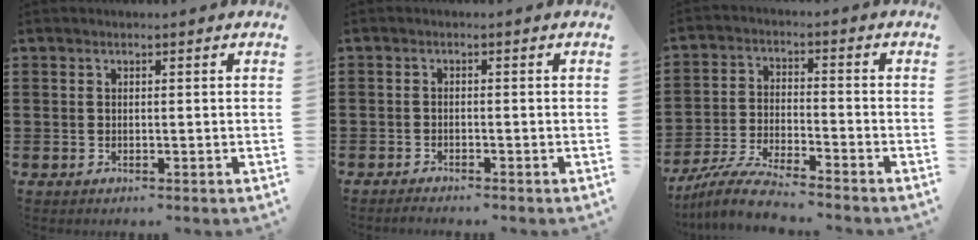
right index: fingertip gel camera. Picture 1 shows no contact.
{"total": 0.9, "force": [-0.9, 0.2, -0.1], "torque": [-0.002, 0.003, -0.020]}
{"total": 6.3, "force": [-5.9, 0.0, 2.2], "torque": [-0.061, -0.009, -0.117]}